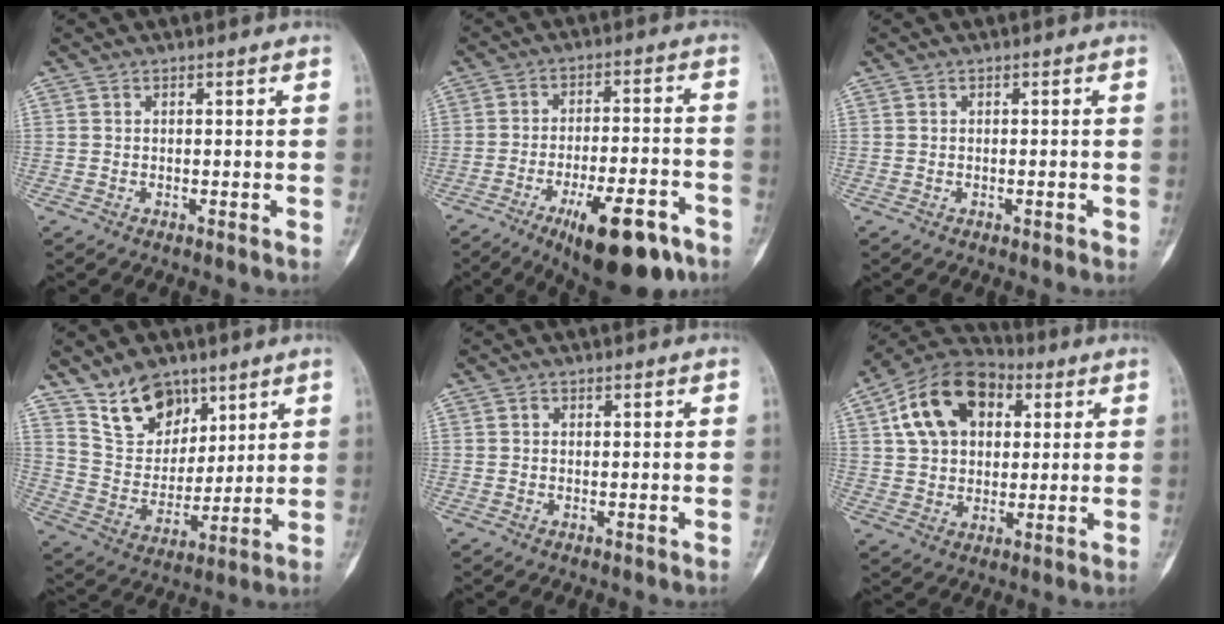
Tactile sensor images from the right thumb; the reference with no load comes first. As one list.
[{"total": 16.8, "force": [-9.4, 5.7, 12.7], "torque": [-0.164, 0.050, -0.136]}, {"total": 0.7, "force": [-0.2, 0.4, 0.5], "torque": [-0.003, 0.000, -0.005]}, {"total": 12.4, "force": [8.4, 7.7, 4.9], "torque": [-0.050, -0.051, 0.164]}, {"total": 0.7, "force": [0.2, 0.7, 0.2], "torque": [0.007, 0.003, 0.000]}, {"total": 16.6, "force": [5.0, 11.6, 10.7], "torque": [-0.158, 0.011, 0.080]}]